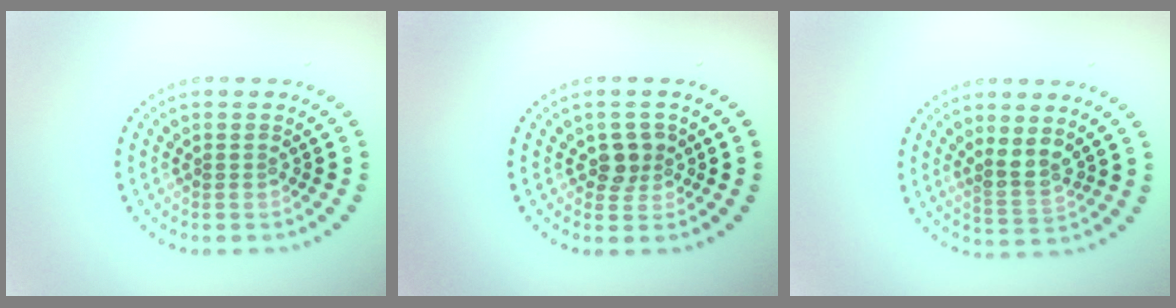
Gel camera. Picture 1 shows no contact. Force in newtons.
{"total": 2.2, "press": 2.0, "slide": 0.8}
{"total": 2.4, "press": 2.0, "slide": 1.4}